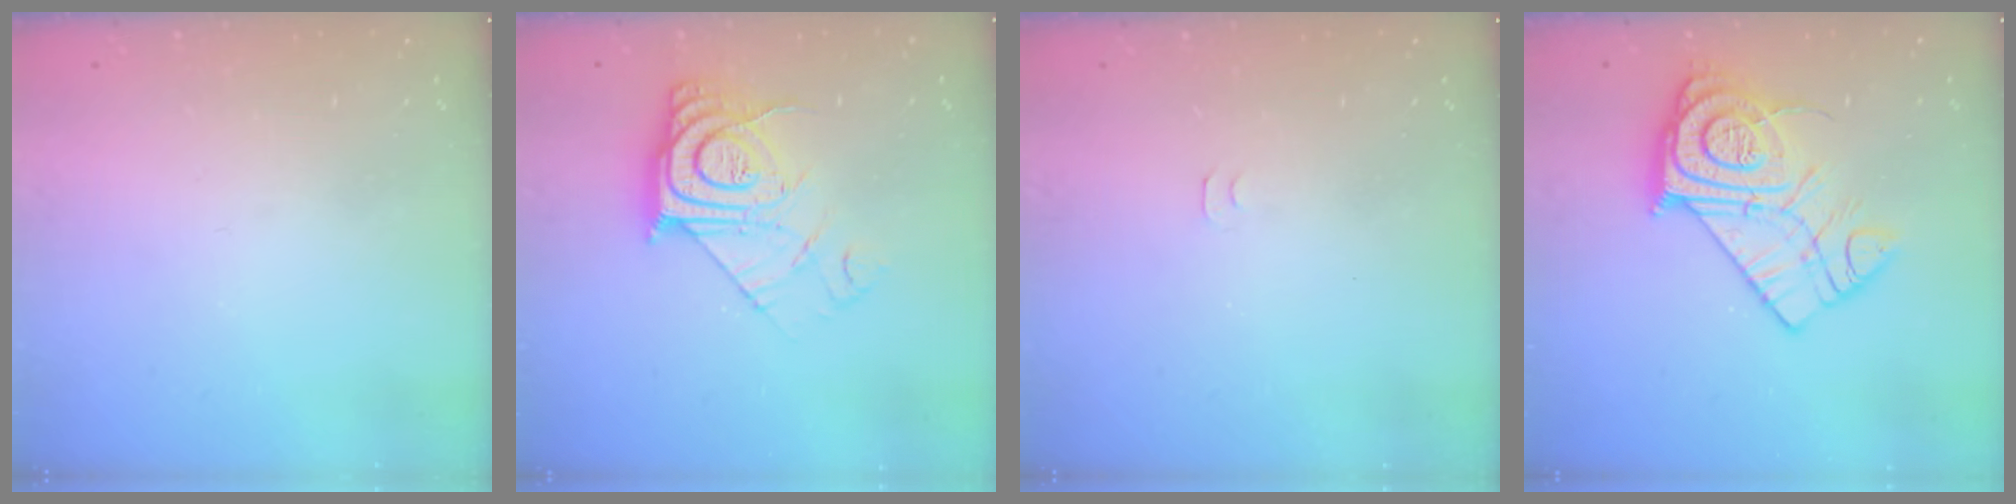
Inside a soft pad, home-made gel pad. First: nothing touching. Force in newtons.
{"total": 12.3, "press": 12.3, "slide": 1.1}
{"total": 4.0, "press": 4.0, "slide": 0.6}
{"total": 16.1, "press": 16.1, "slide": 1.1}